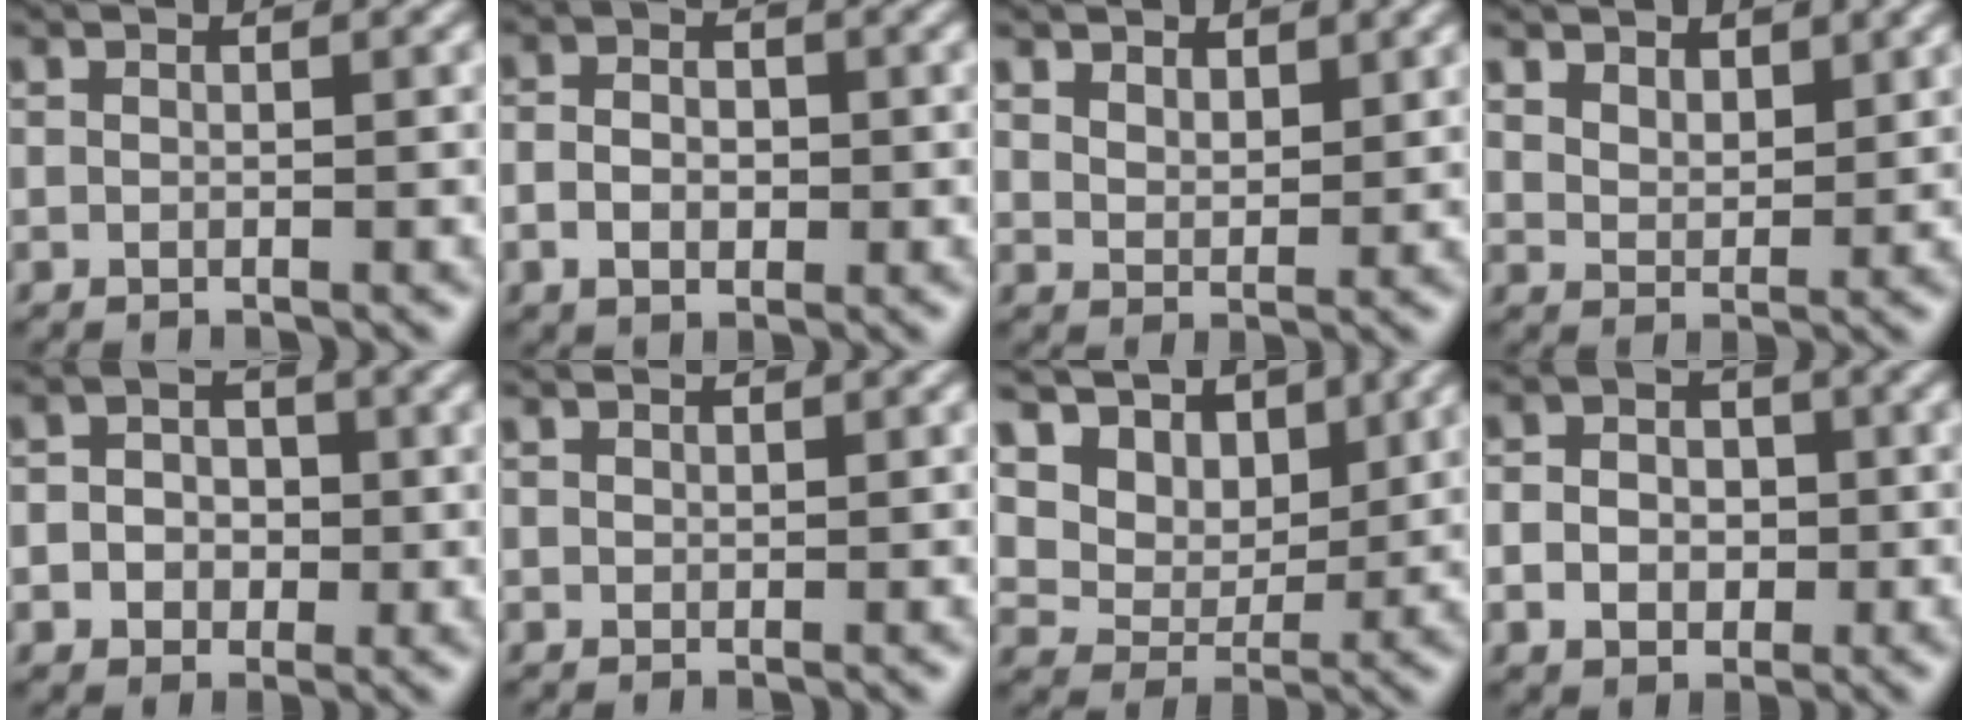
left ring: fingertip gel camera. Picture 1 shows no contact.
{"total": 2.9, "force": [-0.4, 2.1, 2.0], "torque": [-0.038, -0.001, -0.012]}
{"total": 2.6, "force": [2.0, 1.3, 0.9], "torque": [-0.025, -0.003, 0.035]}
{"total": 3.1, "force": [2.5, 1.6, 1.1], "torque": [-0.030, -0.006, 0.045]}
{"total": 3.8, "force": [0.0, 3.5, 1.7], "torque": [-0.004, 0.009, -0.025]}
{"total": 0.7, "force": [0.6, 0.4, 0.0], "torque": [0.001, 0.001, 0.010]}
{"total": 9.6, "force": [5.5, 6.4, 4.5], "torque": [-0.102, -0.006, 0.106]}
{"total": 4.1, "force": [-0.4, 3.5, 2.2], "torque": [-0.029, 0.002, -0.017]}